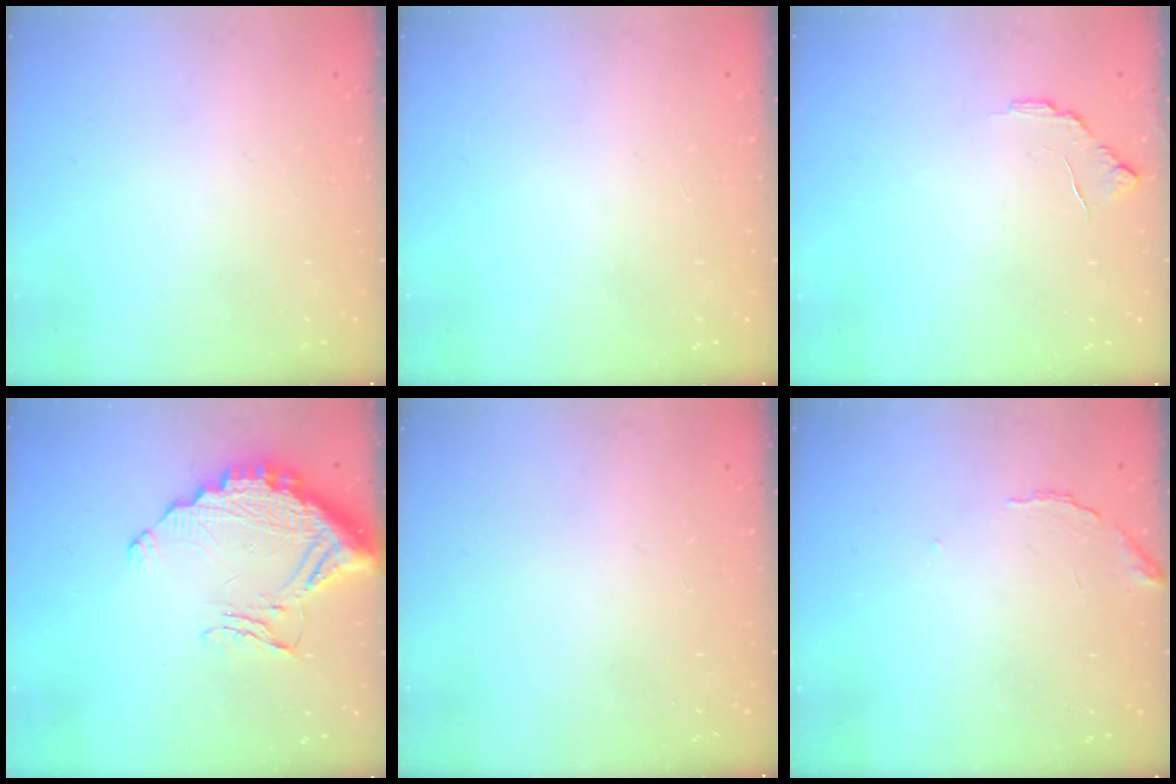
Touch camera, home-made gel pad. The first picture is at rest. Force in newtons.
{"total": 0.0}
{"total": 6.3, "press": 6.2, "slide": 0.6}
{"total": 14.0, "press": 13.9, "slide": 0.9}
{"total": 0.0}
{"total": 8.1, "press": 8.1, "slide": 0.4}